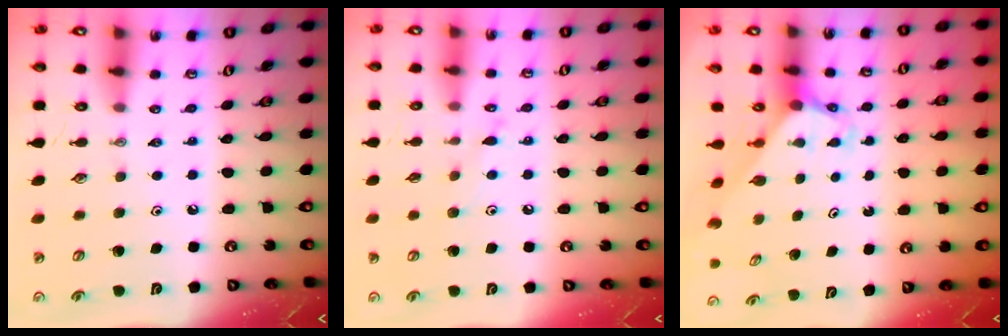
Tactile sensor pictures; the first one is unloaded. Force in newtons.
{"total": 6.7, "press": 6.7, "slide": 0.4}
{"total": 3.2, "press": 3.2, "slide": 0.2}